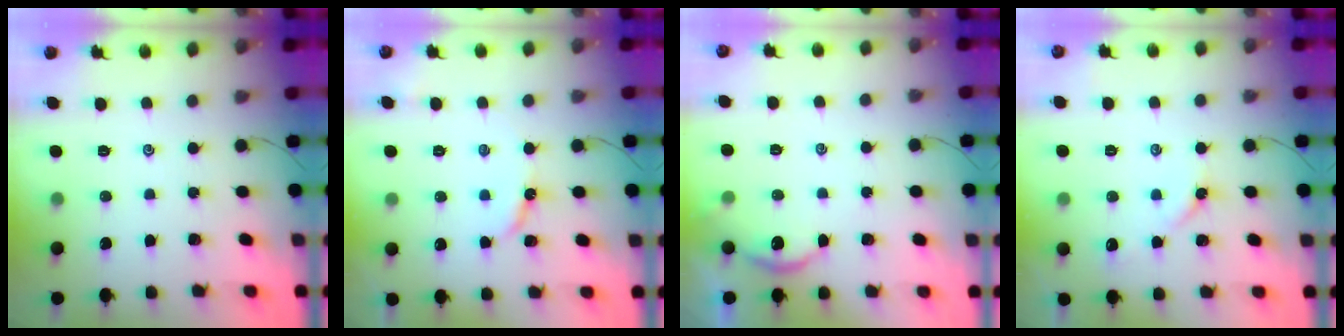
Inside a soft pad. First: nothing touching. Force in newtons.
{"total": 5.3, "press": 5.3, "slide": 0.5}
{"total": 3.3, "press": 3.2, "slide": 0.4}
{"total": 3.9, "press": 3.9, "slide": 0.5}